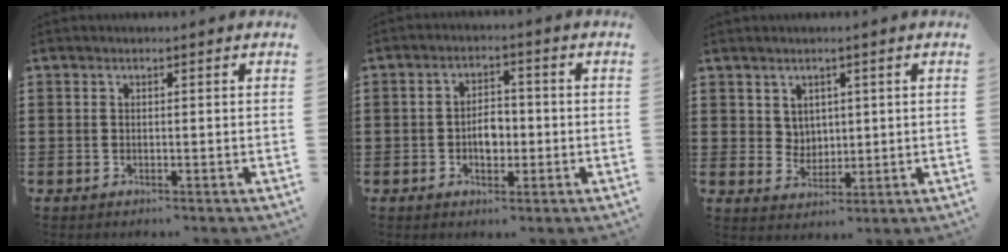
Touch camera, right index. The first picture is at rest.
{"total": 3.8, "force": [-0.8, 2.4, 2.8], "torque": [-0.048, 0.002, -0.018]}
{"total": 3.7, "force": [2.3, 2.8, 0.6], "torque": [-0.027, 0.005, 0.045]}